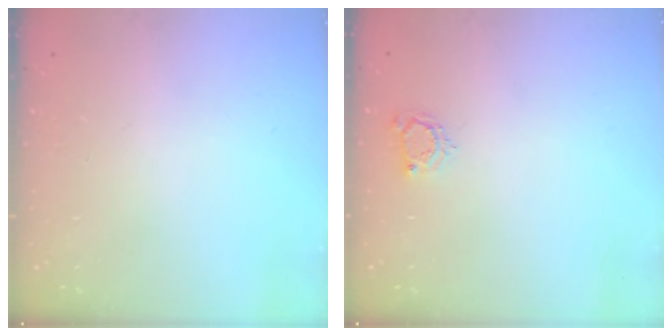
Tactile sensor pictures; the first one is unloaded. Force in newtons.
{"total": 4.0, "press": 4.0, "slide": 0.5}